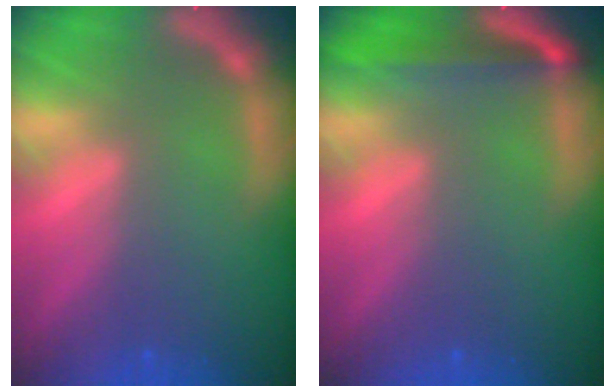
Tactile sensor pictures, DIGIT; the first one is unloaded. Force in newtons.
{"total": 4.4}